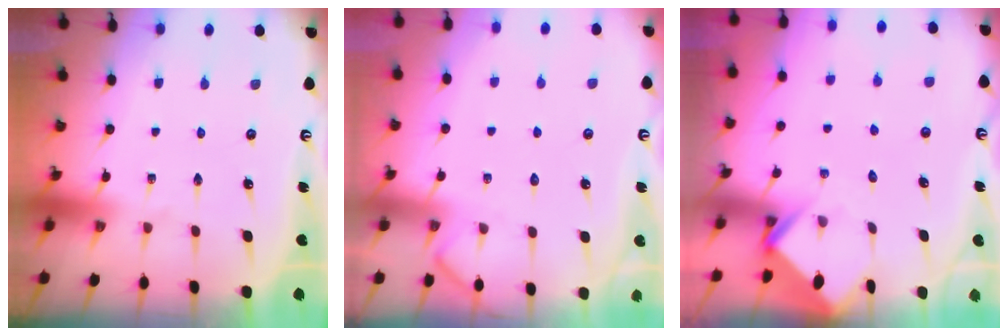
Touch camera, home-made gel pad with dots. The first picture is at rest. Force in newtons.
{"total": 3.1, "press": 3.0, "slide": 0.2}
{"total": 3.8, "press": 3.8, "slide": 0.2}